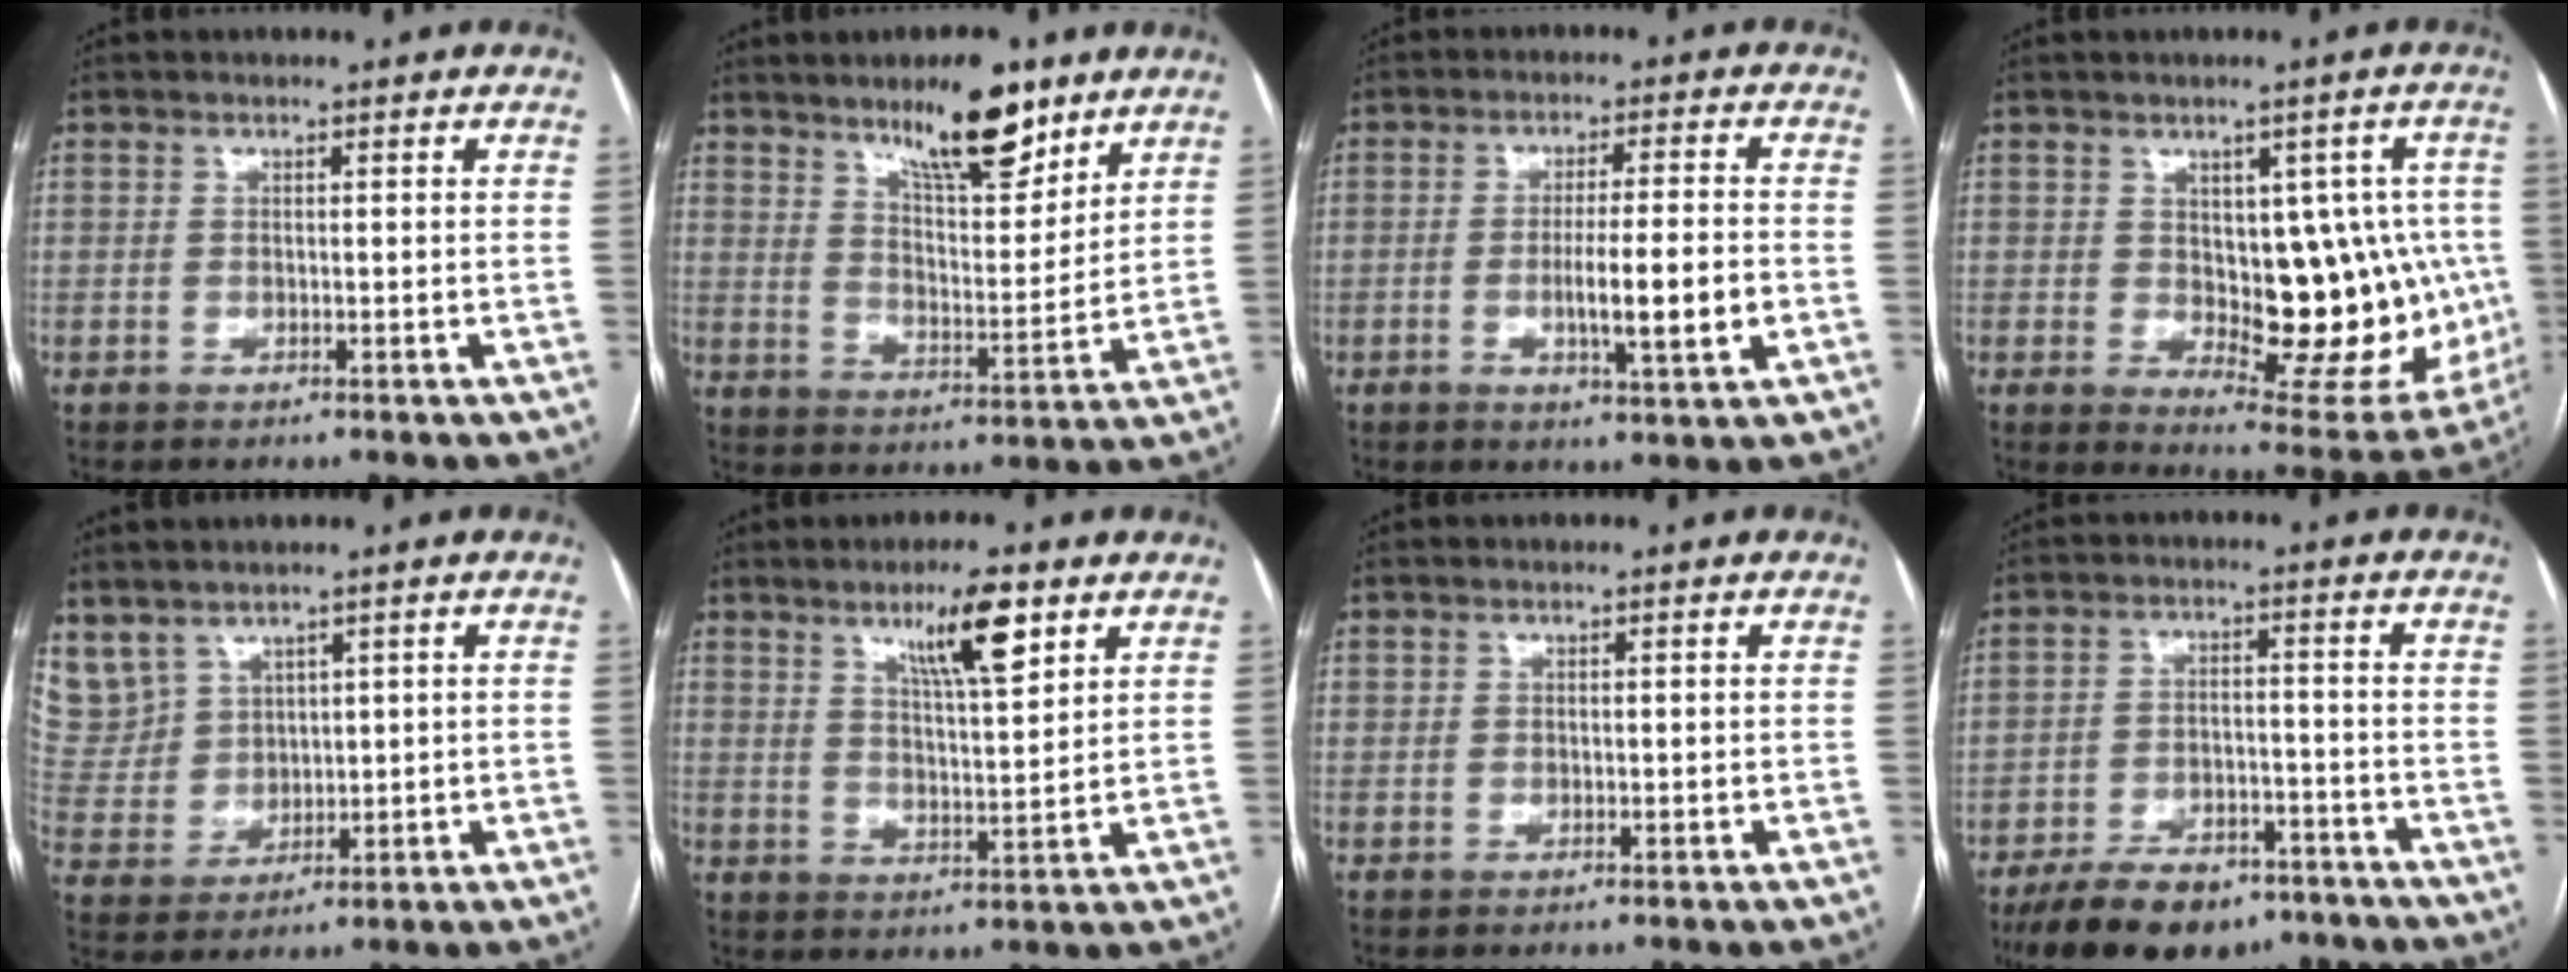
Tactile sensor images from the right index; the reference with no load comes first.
{"total": 12.2, "force": [8.6, 3.1, 8.0], "torque": [-0.125, -0.008, 0.143]}
{"total": 8.4, "force": [-1.9, 0.3, 8.2], "torque": [-0.132, -0.009, -0.032]}
{"total": 17.1, "force": [-0.5, 8.2, 15.0], "torque": [-0.171, 0.008, 0.019]}
{"total": 9.2, "force": [6.2, 6.5, 1.8], "torque": [-0.062, 0.027, 0.154]}
{"total": 8.8, "force": [5.2, 1.1, 7.0], "torque": [-0.121, -0.002, 0.089]}
{"total": 0.8, "force": [0.5, 0.6, 0.2], "torque": [0.003, 0.001, 0.008]}
{"total": 12.7, "force": [-9.6, 5.5, 6.2], "torque": [-0.098, -0.003, -0.151]}